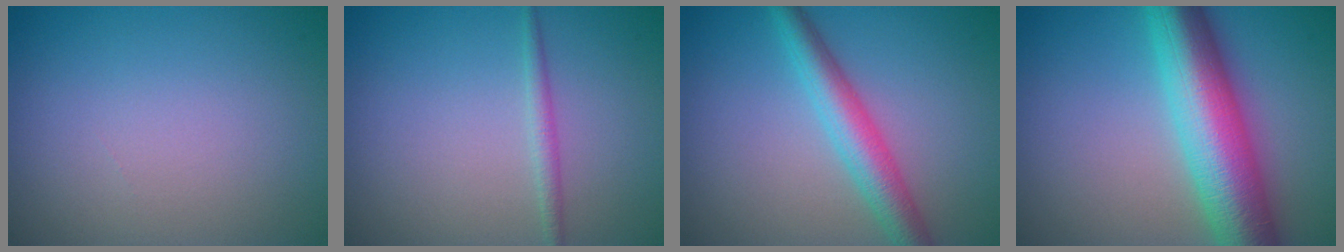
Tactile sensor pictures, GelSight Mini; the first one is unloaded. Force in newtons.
{"total": 1.2, "press": 1.2, "slide": 0.1}
{"total": 4.0, "press": 4.0, "slide": 0.1}
{"total": 10.0, "press": 10.0, "slide": 0.2}